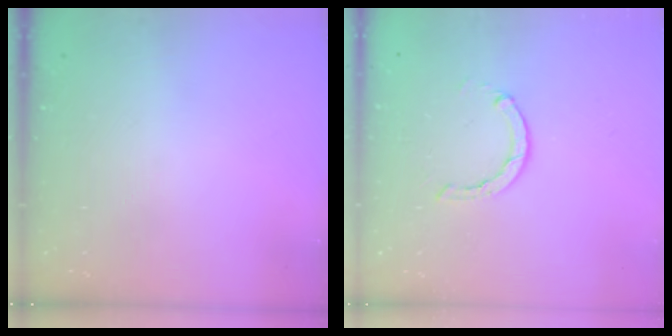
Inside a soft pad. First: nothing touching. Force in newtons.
{"total": 2.8, "press": 2.7, "slide": 0.4}